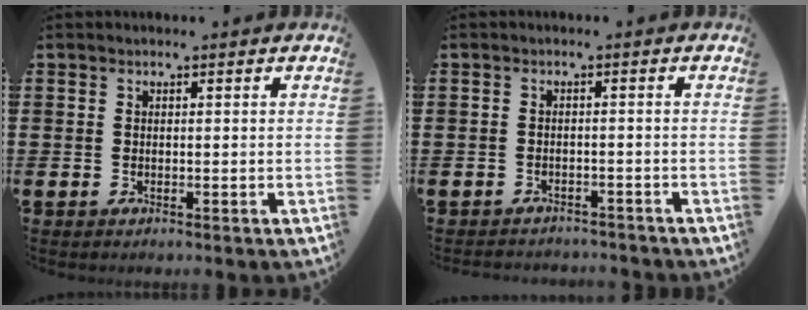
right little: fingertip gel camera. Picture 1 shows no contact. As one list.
[{"total": 1.3, "force": [-1.2, -0.1, -0.4], "torque": [0.004, 0.002, -0.026]}]